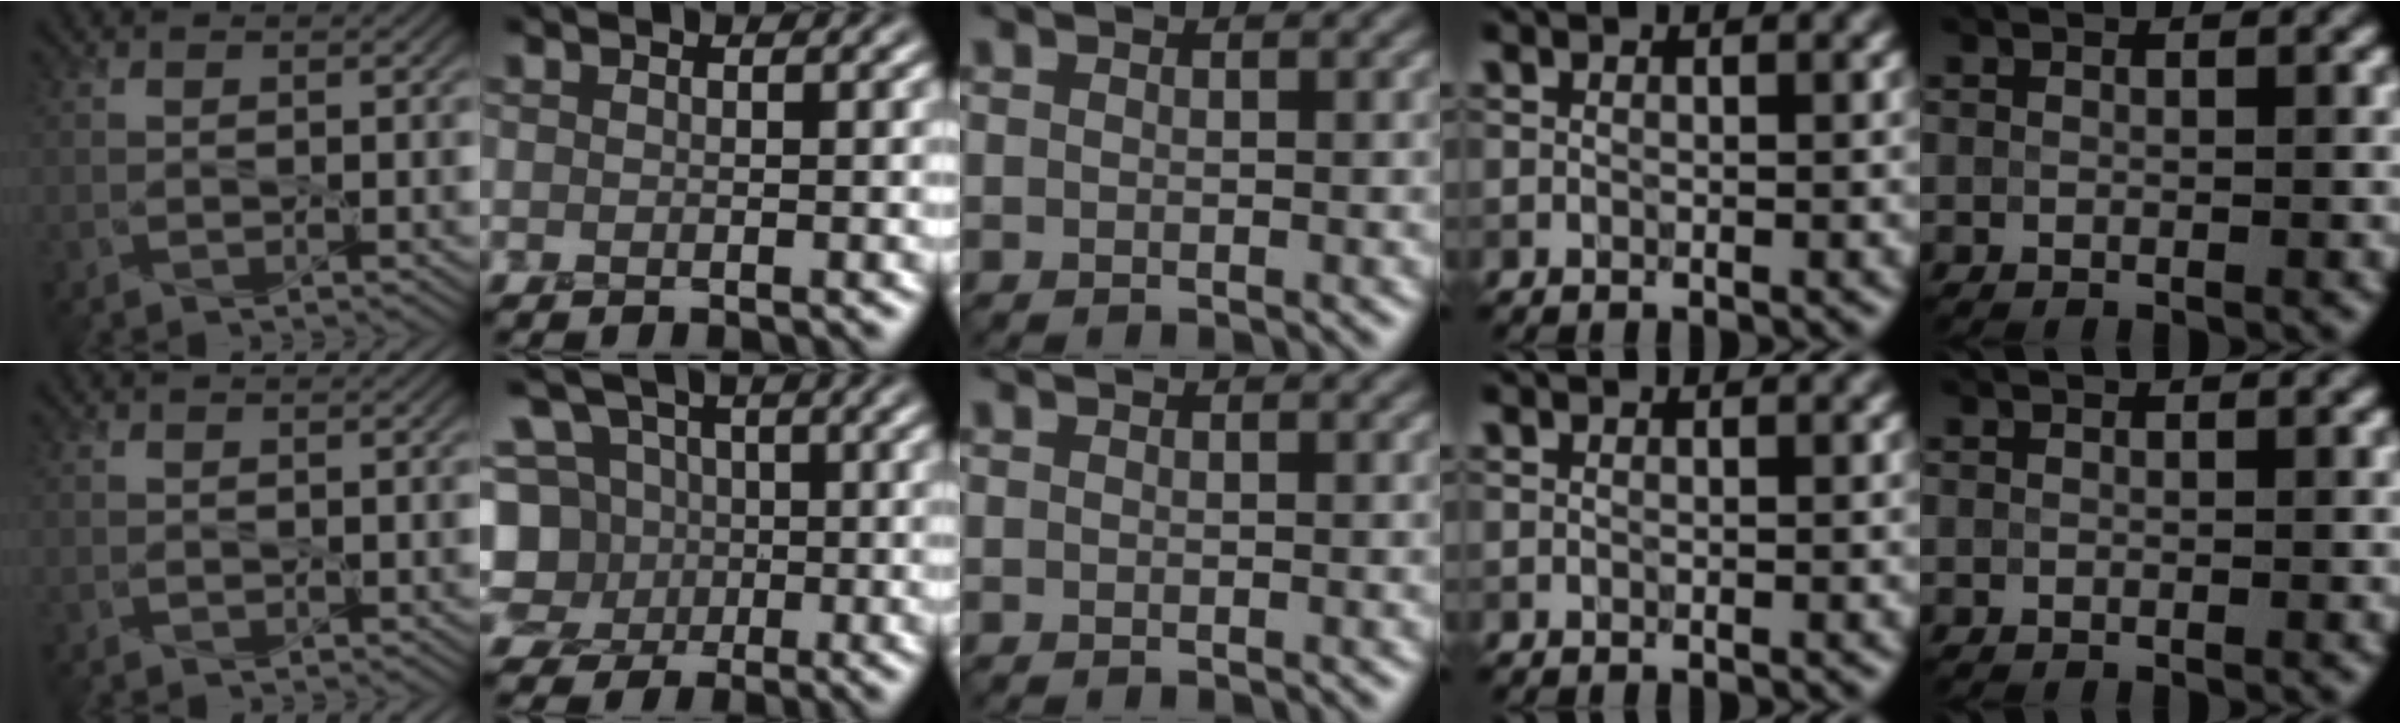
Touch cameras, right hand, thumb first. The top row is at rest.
{"thumb": {"total": 0.6, "force": [0.2, 0.0, -0.6], "torque": [0.008, -0.001, 0.005]}, "index": {"total": 5.7, "force": [0.2, 5.3, 1.9], "torque": [-0.032, 0.028, -0.022]}}